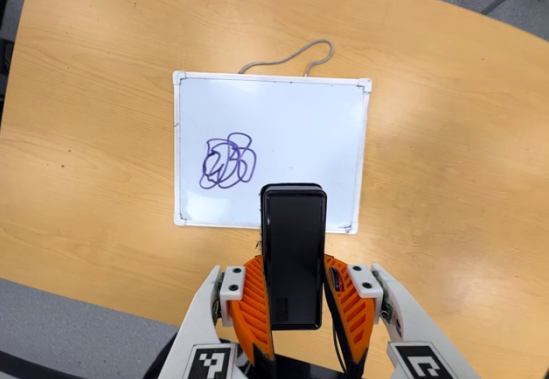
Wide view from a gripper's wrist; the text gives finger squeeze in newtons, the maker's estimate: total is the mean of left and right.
{"total": 4.5, "left": 3.3, "right": 5.7}